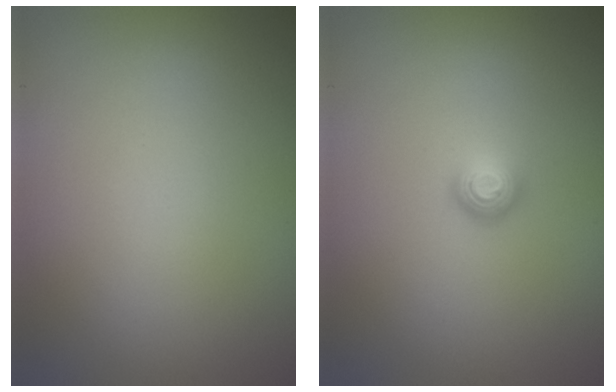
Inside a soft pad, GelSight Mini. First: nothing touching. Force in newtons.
{"total": 1.5, "press": 1.1, "slide": 1.1}